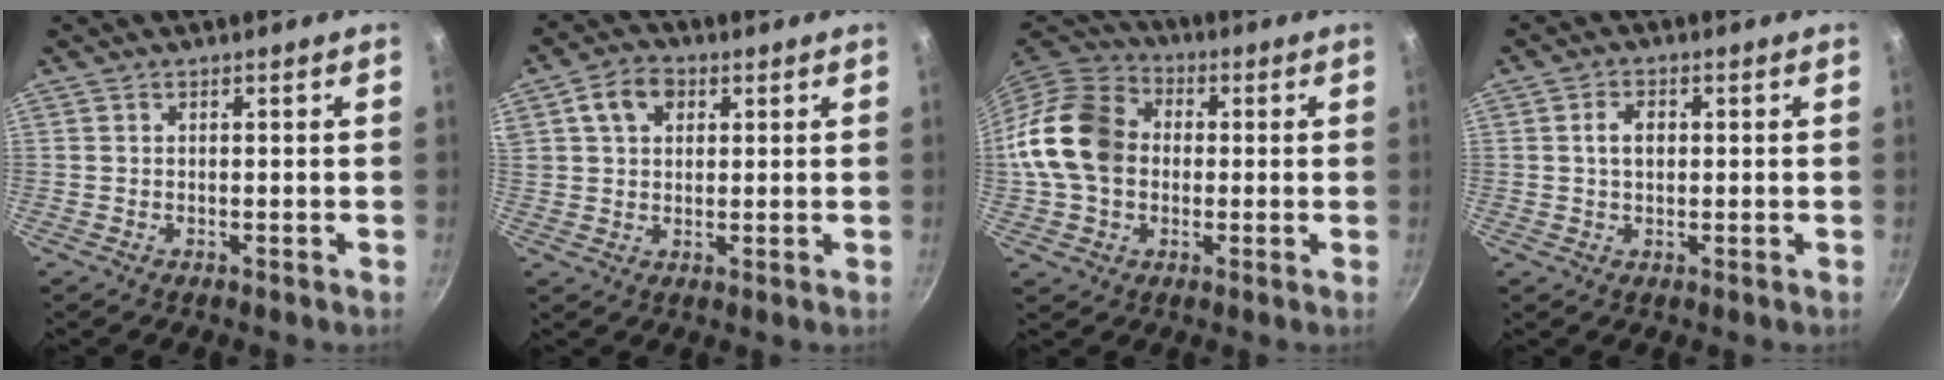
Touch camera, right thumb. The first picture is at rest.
{"total": 6.9, "force": [2.5, 5.0, 4.1], "torque": [-0.056, 0.005, 0.037]}
{"total": 15.8, "force": [-0.4, 12.0, 10.2], "torque": [-0.169, 0.030, -0.023]}
{"total": 3.6, "force": [0.5, 2.4, 2.6], "torque": [-0.033, 0.007, 0.006]}